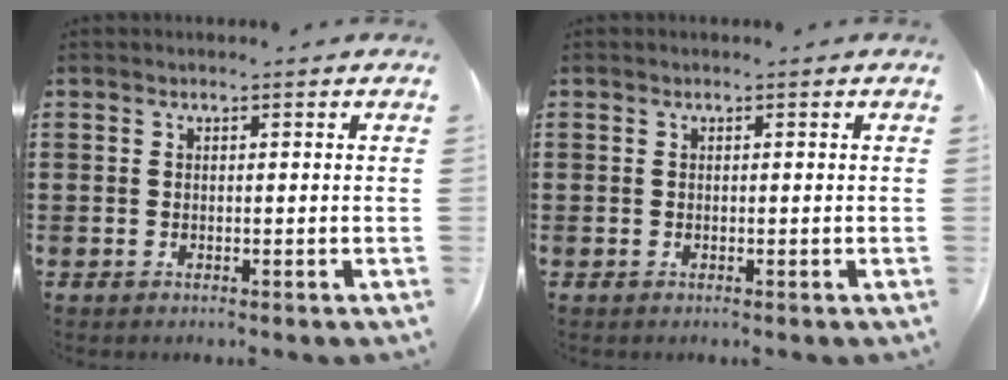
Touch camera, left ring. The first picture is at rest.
{"total": 0.0}